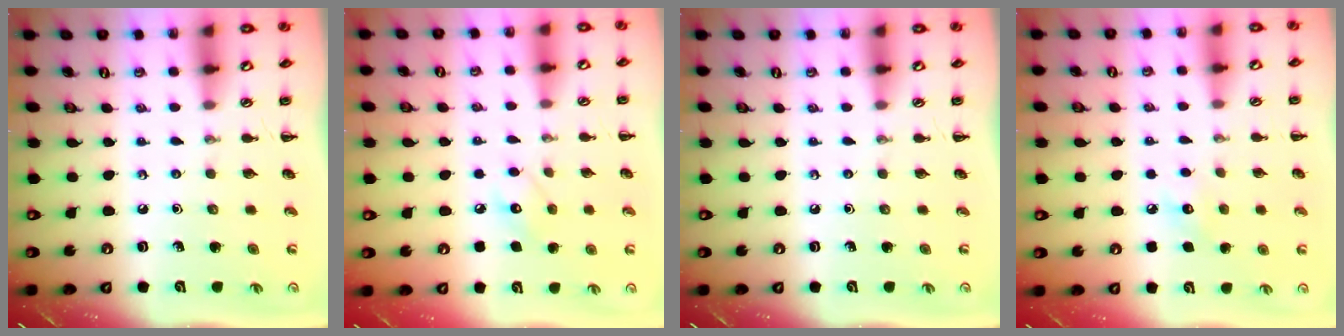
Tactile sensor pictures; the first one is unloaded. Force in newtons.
{"total": 6.5, "press": 6.3, "slide": 1.3}
{"total": 0.0}
{"total": 6.4, "press": 6.1, "slide": 1.7}